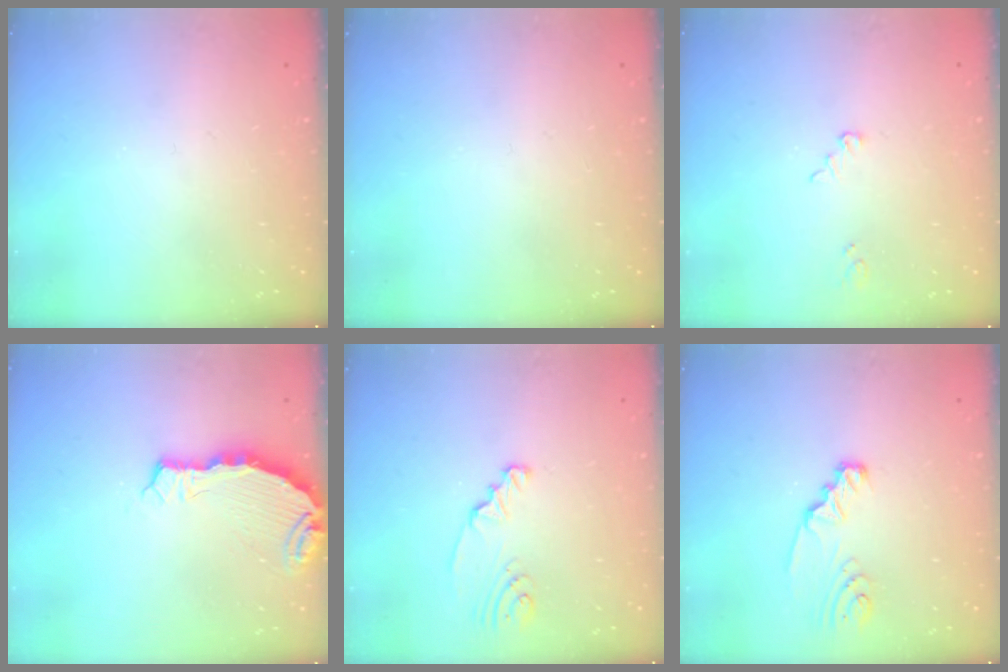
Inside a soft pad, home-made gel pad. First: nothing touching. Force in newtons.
{"total": 0.0}
{"total": 2.5, "press": 2.5, "slide": 0.2}
{"total": 5.6, "press": 5.5, "slide": 1.0}
{"total": 2.3, "press": 2.3, "slide": 0.3}
{"total": 3.1, "press": 3.1, "slide": 0.3}